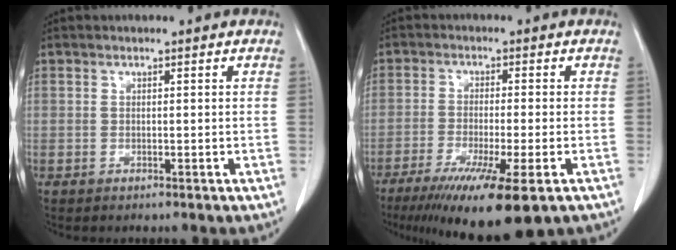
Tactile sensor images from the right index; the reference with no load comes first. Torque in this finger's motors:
{"motor_torque": [1.65, -0.49, 0.43, 0.15]}